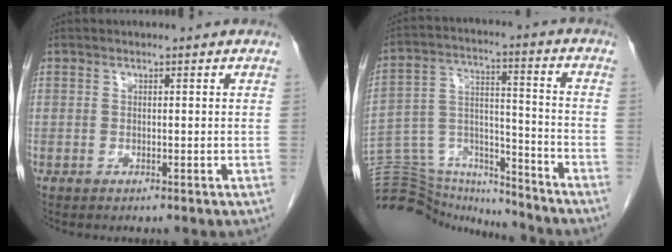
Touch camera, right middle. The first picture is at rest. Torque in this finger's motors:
{"motor_torque": [0.90, -1.03, 0.26, 0.04]}